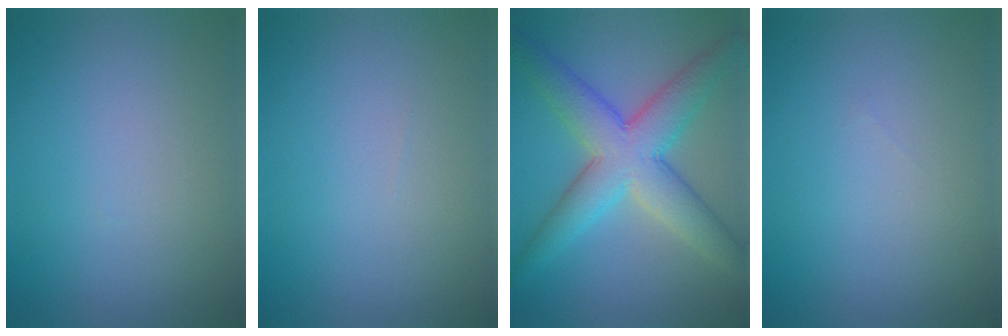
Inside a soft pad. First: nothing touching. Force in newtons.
{"total": 0.0}
{"total": 7.7, "press": 7.7, "slide": 0.1}
{"total": 0.0}